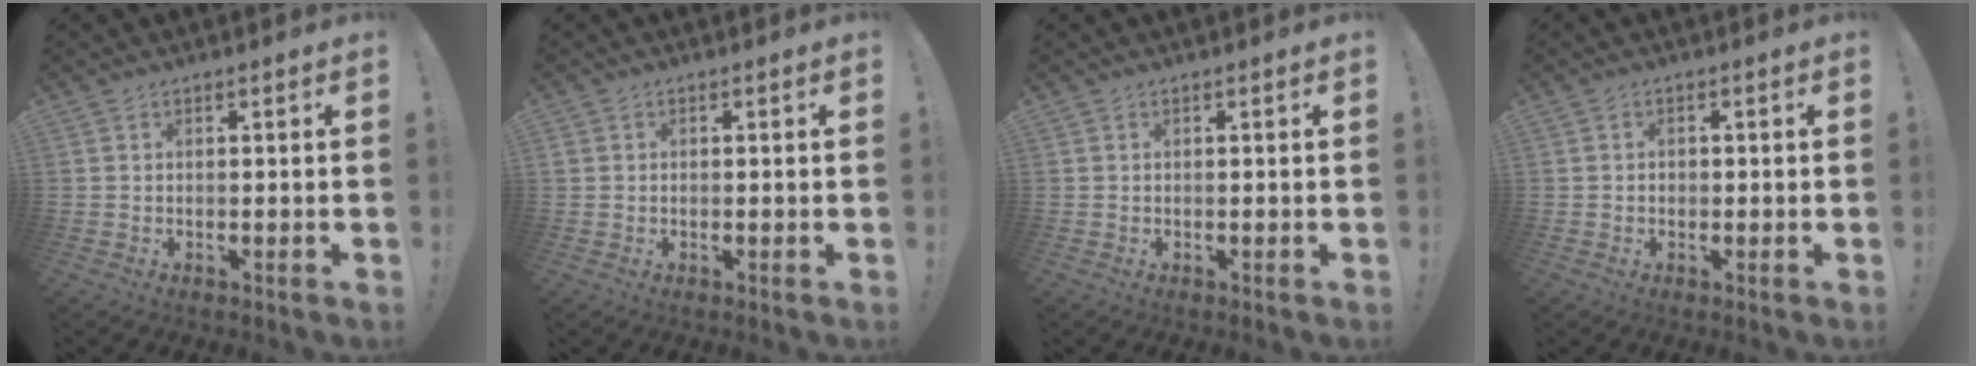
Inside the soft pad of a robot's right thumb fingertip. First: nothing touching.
{"total": 0.9, "force": [-0.1, 0.9, 0.0], "torque": [-0.006, 0.005, 0.001]}
{"total": 0.0}
{"total": 1.1, "force": [-0.6, 0.8, 0.6], "torque": [-0.010, 0.005, -0.011]}